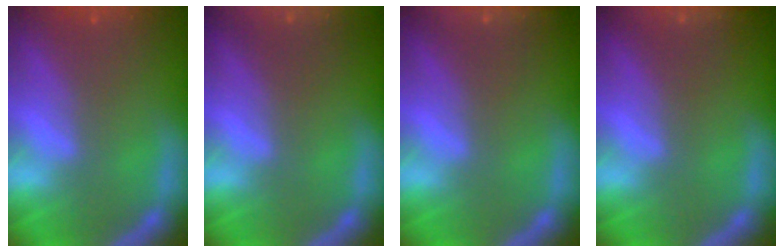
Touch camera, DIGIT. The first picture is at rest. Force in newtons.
{"total": 10.0}
{"total": 3.0}
{"total": 2.4}